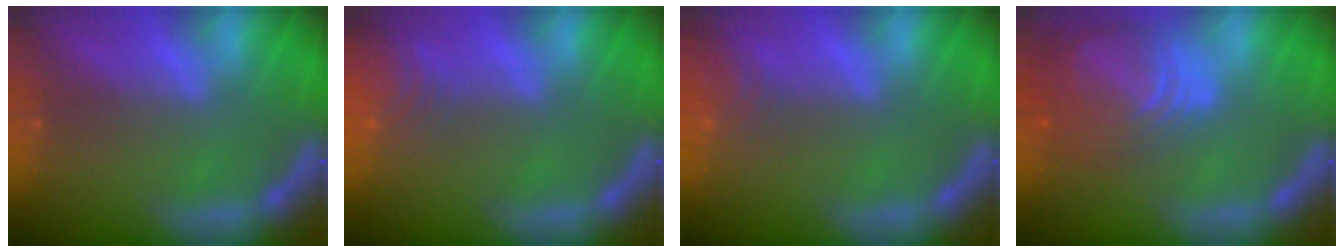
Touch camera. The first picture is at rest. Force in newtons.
{"total": 6.5}
{"total": 4.0}
{"total": 10.0}